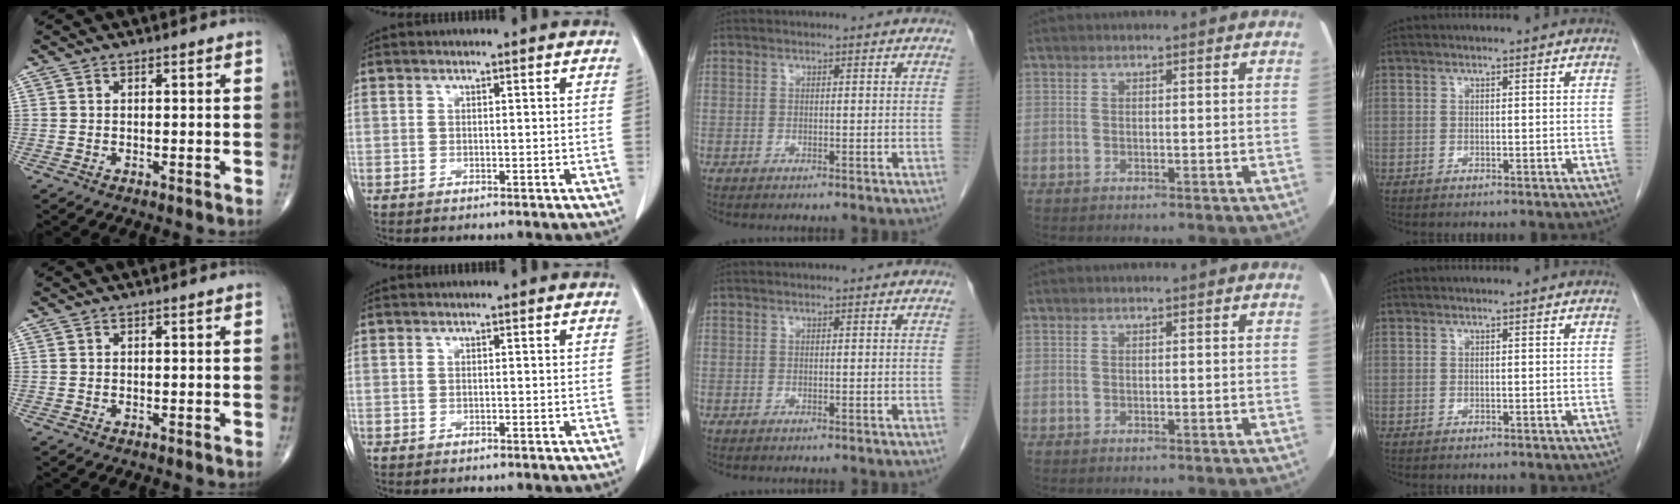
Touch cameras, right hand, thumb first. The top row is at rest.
{}